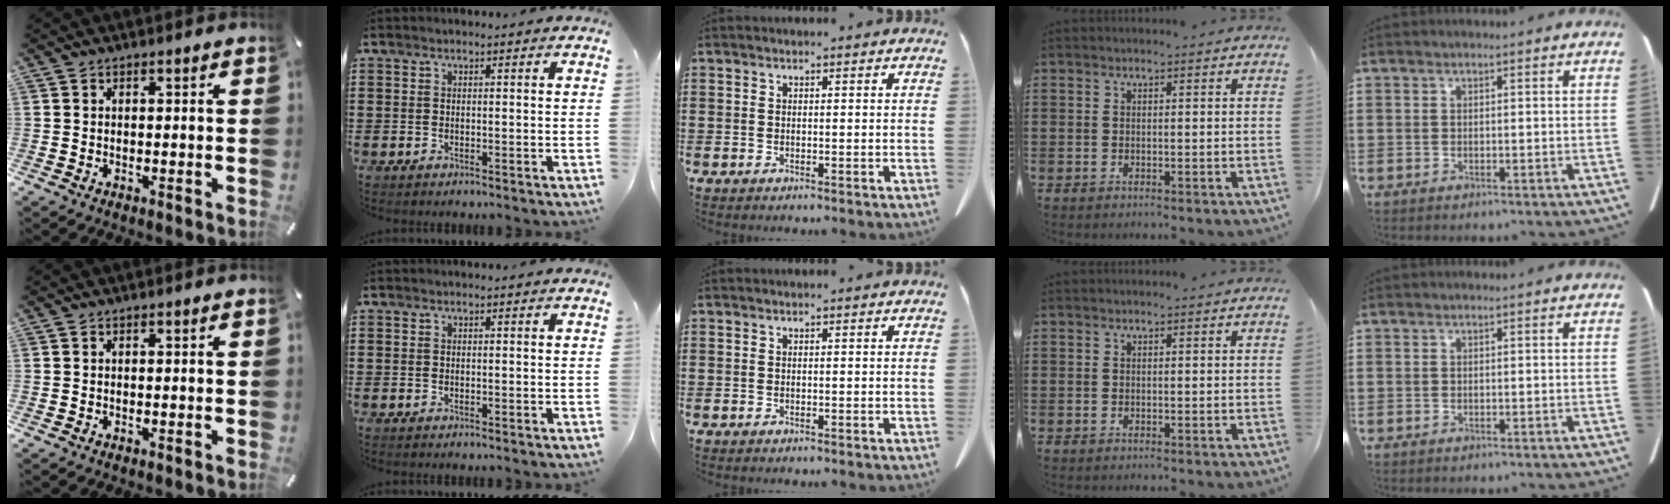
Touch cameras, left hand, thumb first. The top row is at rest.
{}